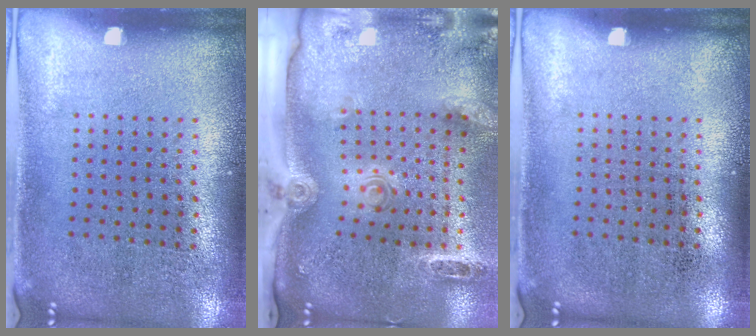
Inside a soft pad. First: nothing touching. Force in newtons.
{"total": 2.9, "press": 2.1, "slide": 2.1}
{"total": 0.0}